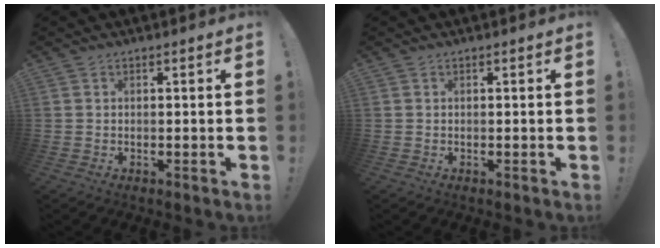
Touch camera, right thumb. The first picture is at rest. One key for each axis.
{"total": 0.0}